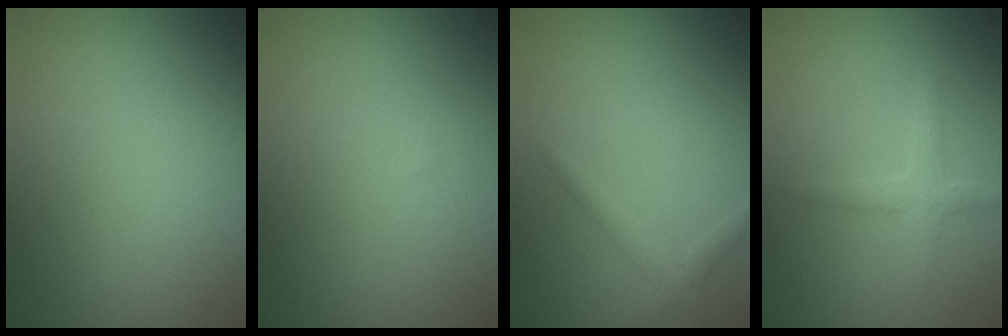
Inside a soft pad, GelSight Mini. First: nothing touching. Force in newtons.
{"total": 0.0}
{"total": 1.5, "press": 1.5, "slide": 0.1}
{"total": 1.9, "press": 1.9, "slide": 0.1}